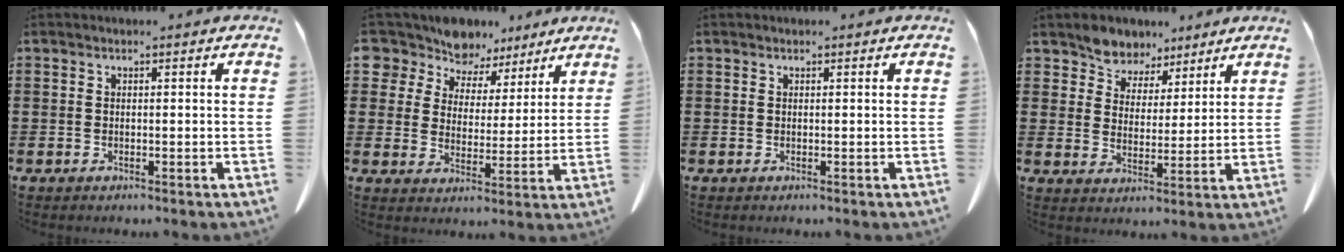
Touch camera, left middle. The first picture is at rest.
{"total": 8.3, "force": [7.3, 3.8, 0.6], "torque": [-0.051, -0.041, 0.138]}
{"total": 0.0}
{"total": 5.9, "force": [5.2, 2.7, -0.3], "torque": [-0.029, -0.026, 0.098]}